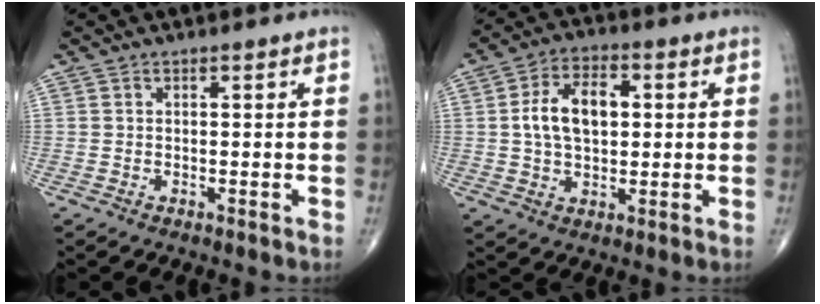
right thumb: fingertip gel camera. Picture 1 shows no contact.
{"total": 10.7, "force": [1.3, 6.4, 8.4], "torque": [-0.138, 0.012, 0.020]}